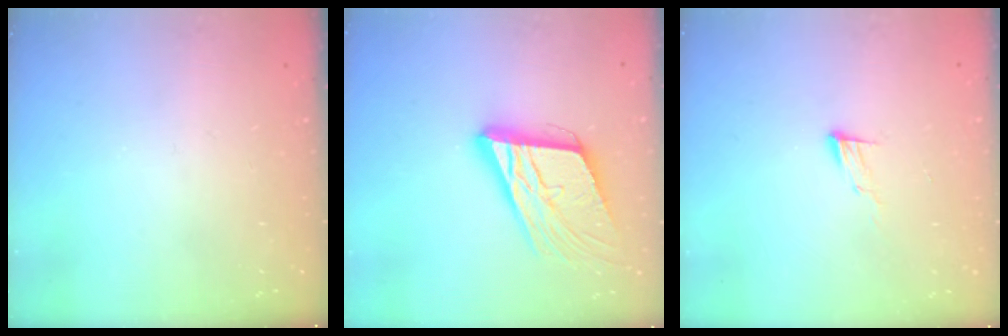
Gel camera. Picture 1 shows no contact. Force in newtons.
{"total": 16.9, "press": 16.5, "slide": 3.6}
{"total": 6.2, "press": 6.2, "slide": 0.6}